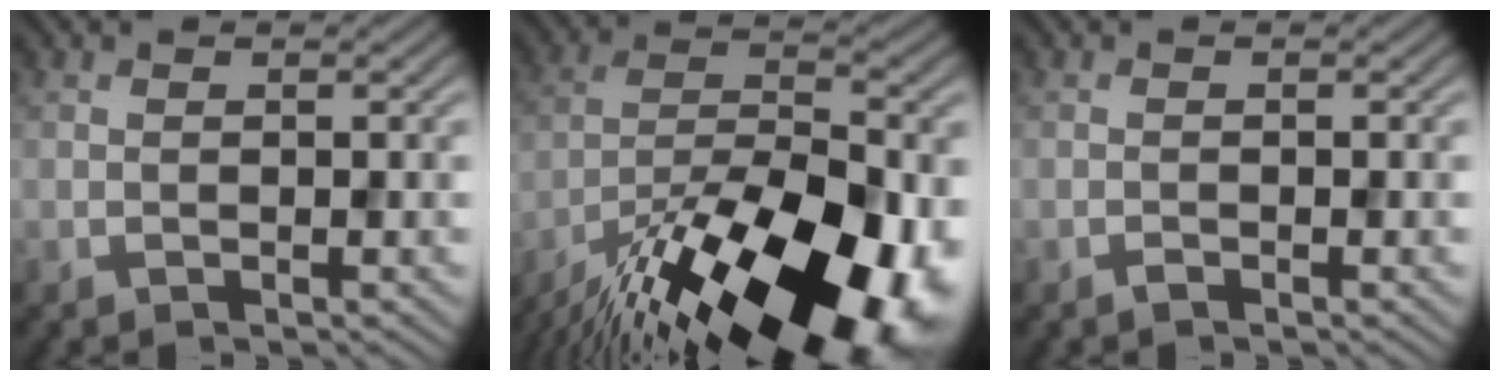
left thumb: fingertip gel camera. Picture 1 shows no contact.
{"total": 20.5, "force": [-13.2, 7.5, 13.7], "torque": [-0.230, -0.039, -0.213]}
{"total": 0.6, "force": [-0.6, 0.0, 0.3], "torque": [-0.006, 0.002, -0.010]}